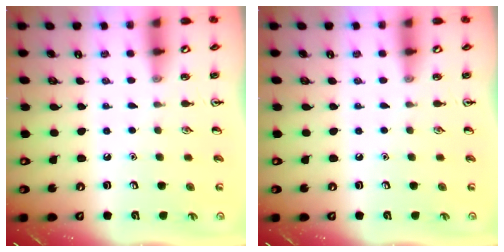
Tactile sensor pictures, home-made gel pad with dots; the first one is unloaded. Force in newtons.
{"total": 0.0}